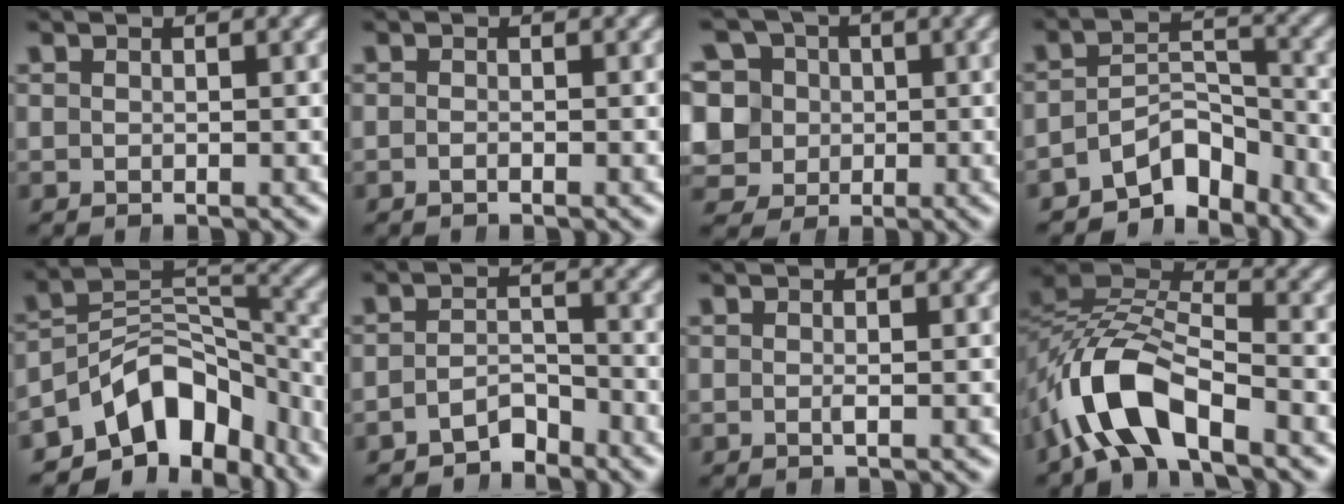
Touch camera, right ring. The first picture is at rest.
{"total": 0.7, "force": [-0.6, 0.1, 0.3], "torque": [-0.002, 0.002, -0.014]}
{"total": 13.3, "force": [-0.2, 12.5, 4.6], "torque": [-0.127, -0.042, -0.004]}
{"total": 8.4, "force": [-5.6, 4.8, 4.0], "torque": [-0.053, -0.031, -0.079]}
{"total": 13.9, "force": [-6.7, 8.6, 8.6], "torque": [-0.134, -0.035, -0.088]}
{"total": 3.7, "force": [-3.2, 1.4, 1.1], "torque": [0.006, -0.008, -0.054]}
{"total": 0.8, "force": [-0.4, 0.0, 0.7], "torque": [-0.010, 0.001, -0.006]}
{"total": 8.7, "force": [-2.0, 5.5, 6.5], "torque": [-0.139, -0.020, -0.031]}